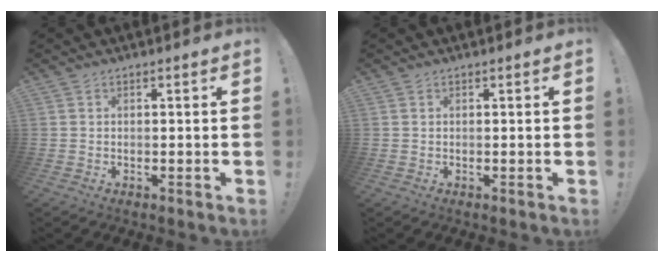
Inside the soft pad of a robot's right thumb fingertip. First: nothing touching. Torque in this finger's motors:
{"motor_torque": [0.02, -0.02, 0.06, -0.14, -0.02]}